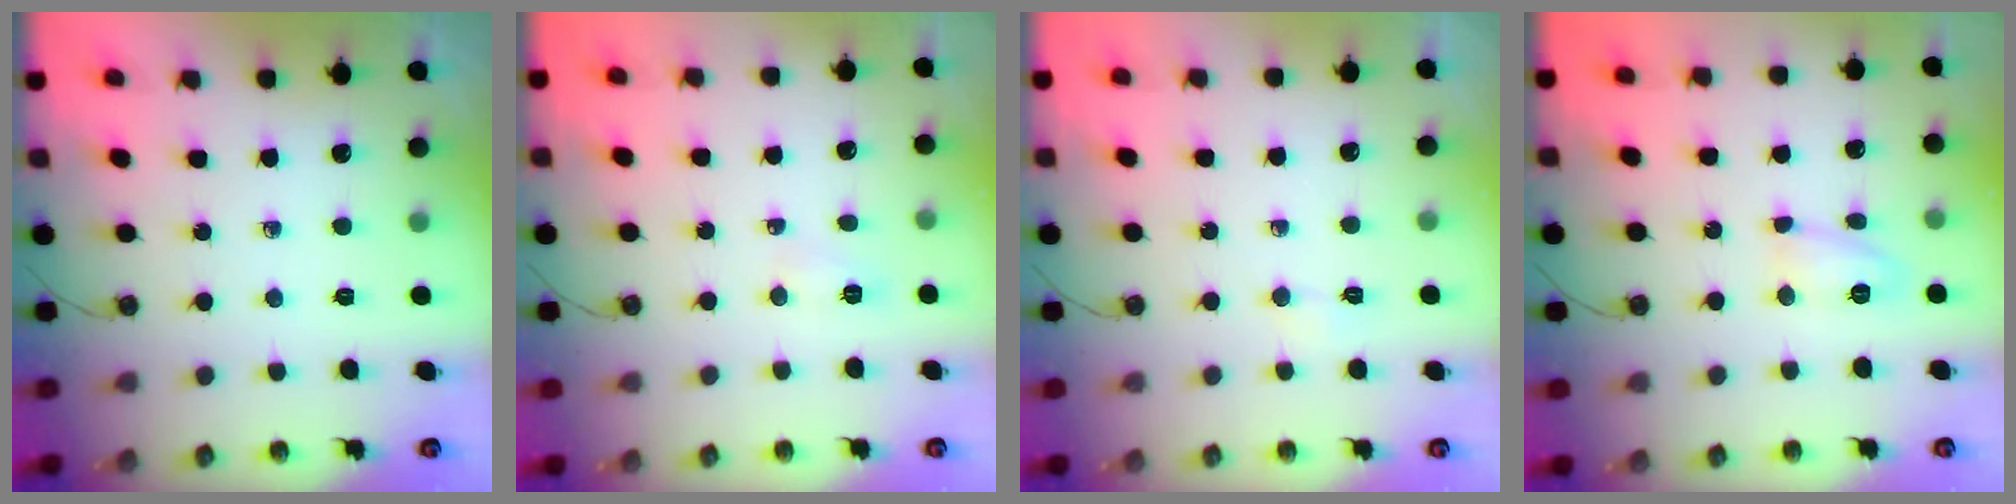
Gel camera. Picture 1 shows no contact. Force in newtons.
{"total": 8.6, "press": 4.2, "slide": 7.6}
{"total": 2.6, "press": 2.5, "slide": 0.5}
{"total": 7.3, "press": 7.3, "slide": 0.5}